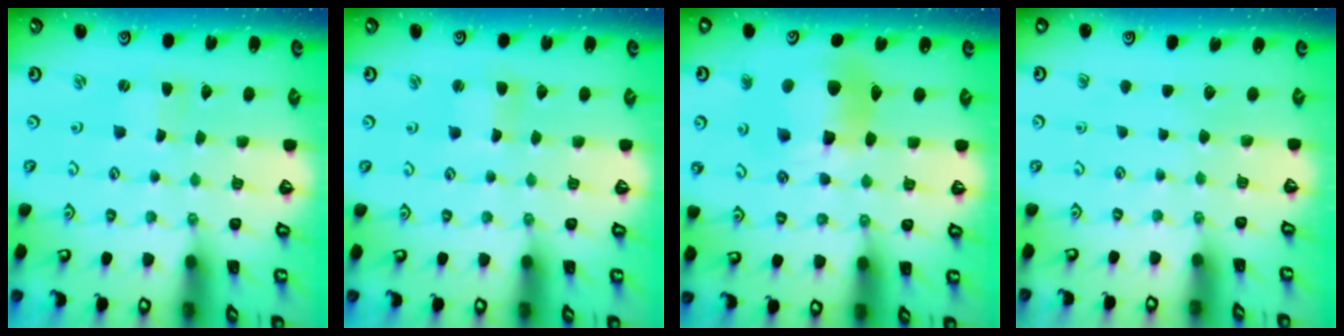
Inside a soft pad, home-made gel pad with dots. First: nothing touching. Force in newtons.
{"total": 1.1, "press": 1.0, "slide": 0.2}
{"total": 13.3, "press": 13.2, "slide": 1.9}
{"total": 0.0}